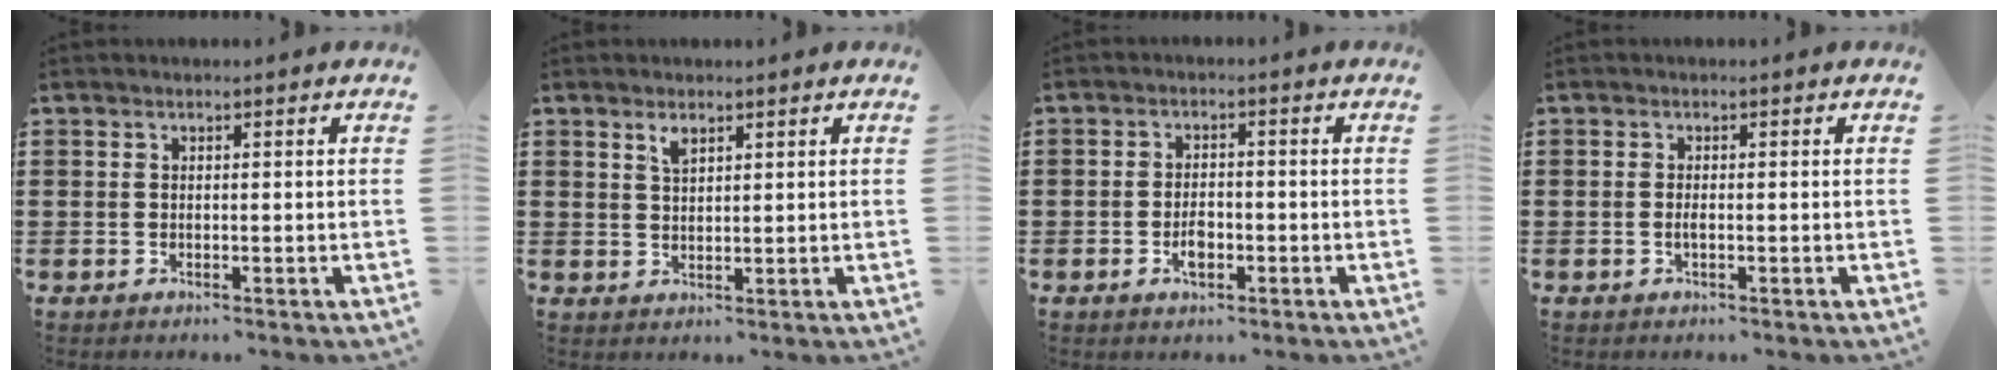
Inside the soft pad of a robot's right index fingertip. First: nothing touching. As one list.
[{"total": 2.0, "force": [1.4, 0.7, 1.1], "torque": [-0.027, 0.002, 0.026]}, {"total": 3.0, "force": [-1.1, 1.3, 2.5], "torque": [-0.048, 0.000, -0.019]}, {"total": 0.9, "force": [-0.3, 0.2, 0.8], "torque": [-0.016, -0.003, -0.004]}]